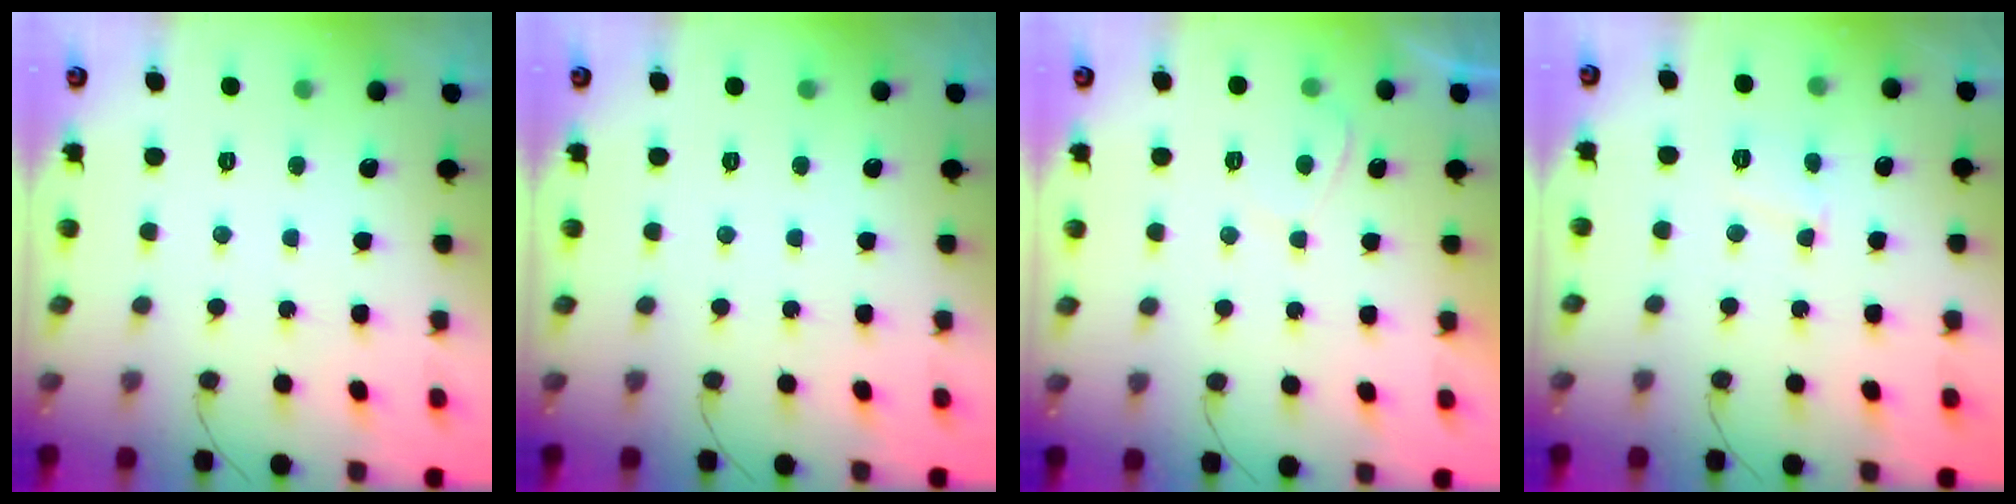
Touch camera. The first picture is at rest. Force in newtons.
{"total": 0.0}
{"total": 2.3, "press": 2.2, "slide": 0.4}
{"total": 3.8, "press": 3.8, "slide": 0.3}